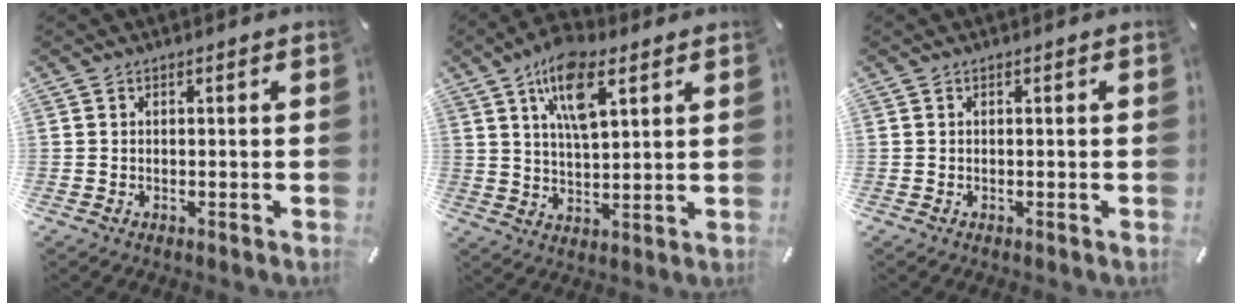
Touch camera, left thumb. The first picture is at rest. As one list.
[{"total": 11.4, "force": [6.6, 4.8, 7.9], "torque": [-0.144, -0.014, 0.118]}, {"total": 0.0}]